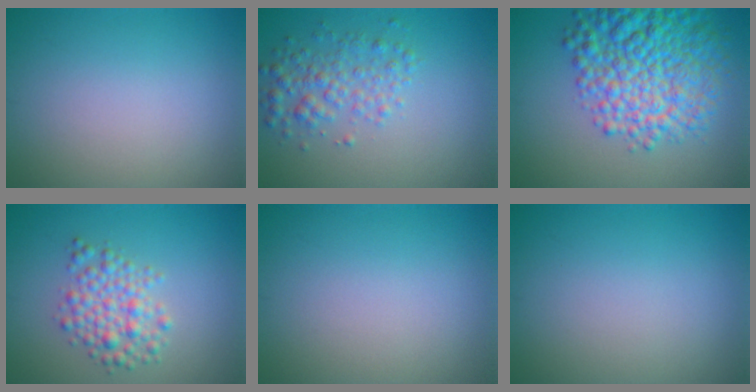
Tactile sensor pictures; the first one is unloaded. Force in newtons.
{"total": 3.0, "press": 3.0, "slide": 0.0}
{"total": 9.1, "press": 9.1, "slide": 0.4}
{"total": 3.4, "press": 3.4, "slide": 0.1}
{"total": 0.0}
{"total": 0.0}